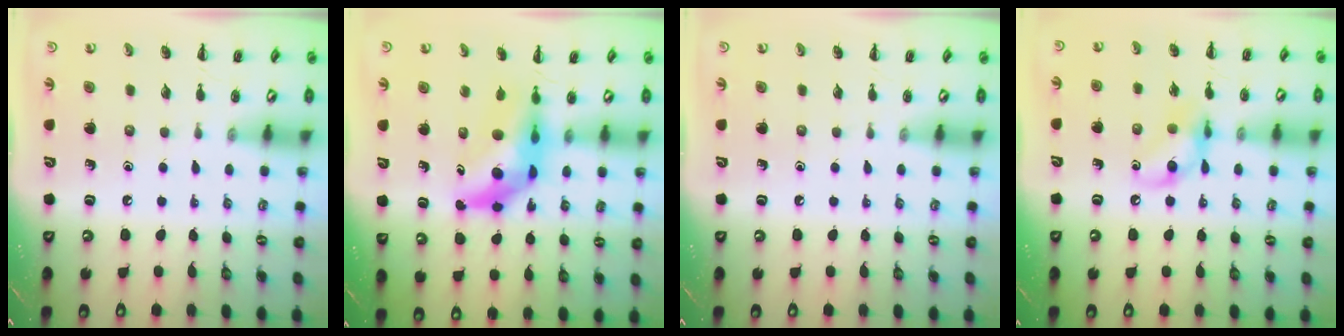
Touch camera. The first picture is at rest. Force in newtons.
{"total": 7.7, "press": 7.1, "slide": 2.9}
{"total": 0.0}
{"total": 11.2, "press": 11.0, "slide": 1.8}